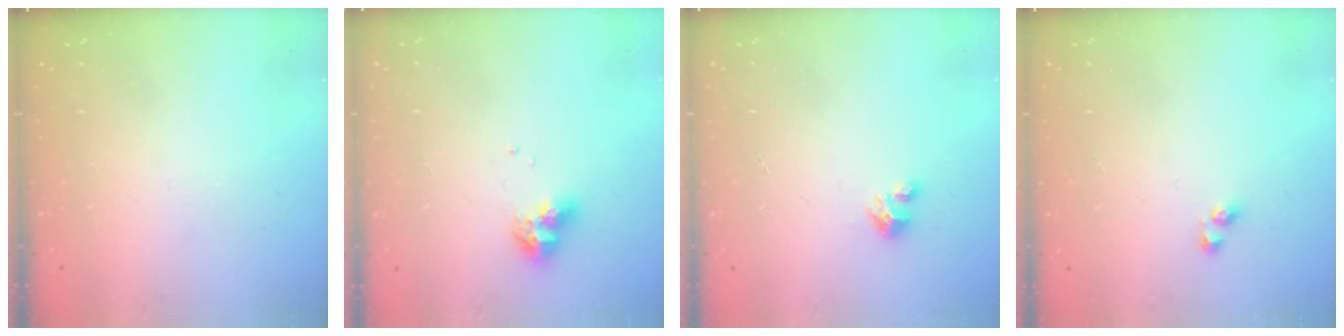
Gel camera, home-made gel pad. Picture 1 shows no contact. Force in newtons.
{"total": 7.8, "press": 7.8, "slide": 0.8}
{"total": 4.0, "press": 4.0, "slide": 0.3}
{"total": 3.0, "press": 3.0, "slide": 0.6}